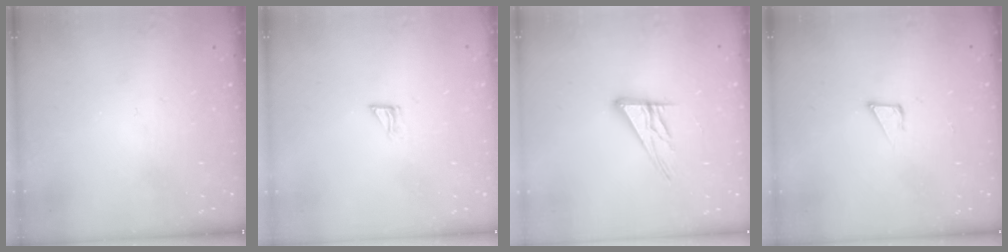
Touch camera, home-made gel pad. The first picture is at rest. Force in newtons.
{"total": 4.6, "press": 4.5, "slide": 0.5}
{"total": 11.6, "press": 11.5, "slide": 1.0}
{"total": 4.3, "press": 4.3, "slide": 0.3}